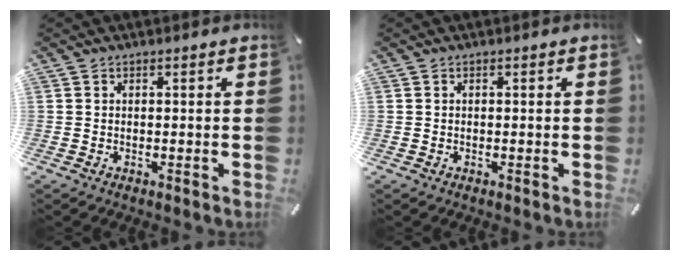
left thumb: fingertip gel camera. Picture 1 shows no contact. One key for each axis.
{"total": 0.0}